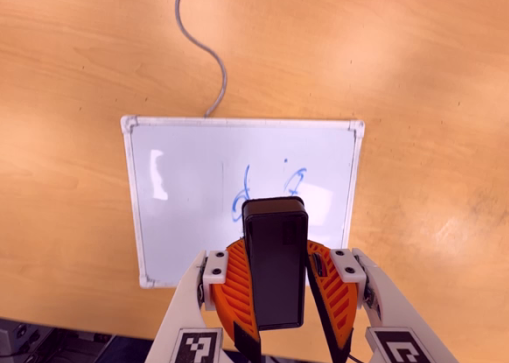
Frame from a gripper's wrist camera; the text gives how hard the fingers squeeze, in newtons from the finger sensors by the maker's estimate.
{"total": 8.0, "left": 8.9, "right": 7.1}